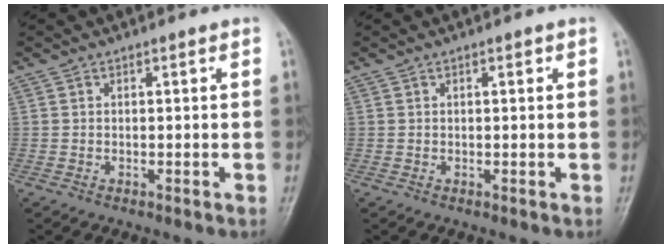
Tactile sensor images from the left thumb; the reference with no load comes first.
{"total": 1.2, "force": [0.4, 0.5, 1.0], "torque": [-0.012, 0.003, 0.003]}